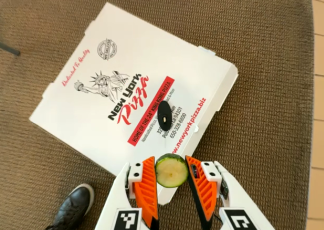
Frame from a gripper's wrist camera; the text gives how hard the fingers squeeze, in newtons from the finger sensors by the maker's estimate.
{"total": 7.2, "left": 7.1, "right": 7.2}